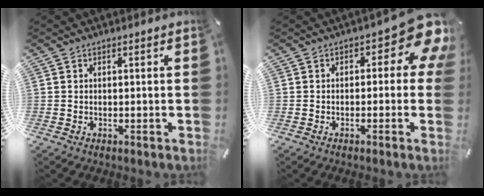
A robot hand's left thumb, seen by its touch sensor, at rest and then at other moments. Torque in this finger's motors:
{"motor_torque": [0.83, 0.83, 0.39, -0.06, 0.09]}